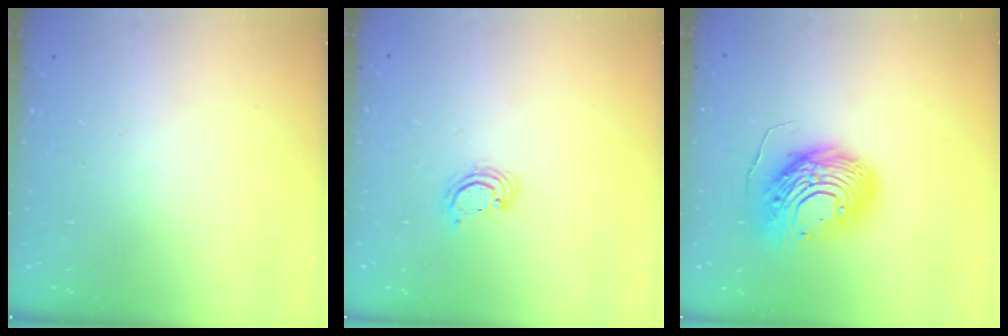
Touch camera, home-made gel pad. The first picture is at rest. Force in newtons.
{"total": 2.2, "press": 2.2, "slide": 0.2}
{"total": 14.3, "press": 14.3, "slide": 1.4}